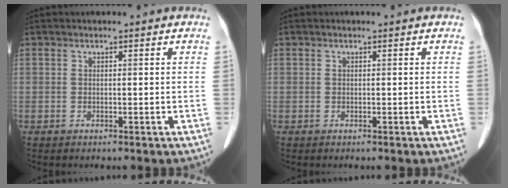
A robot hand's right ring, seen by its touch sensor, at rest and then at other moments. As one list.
[{"total": 0.0}]